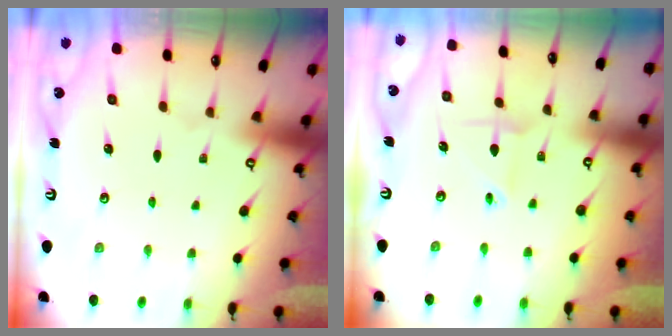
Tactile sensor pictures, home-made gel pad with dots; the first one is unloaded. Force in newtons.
{"total": 4.4, "press": 4.4, "slide": 0.7}